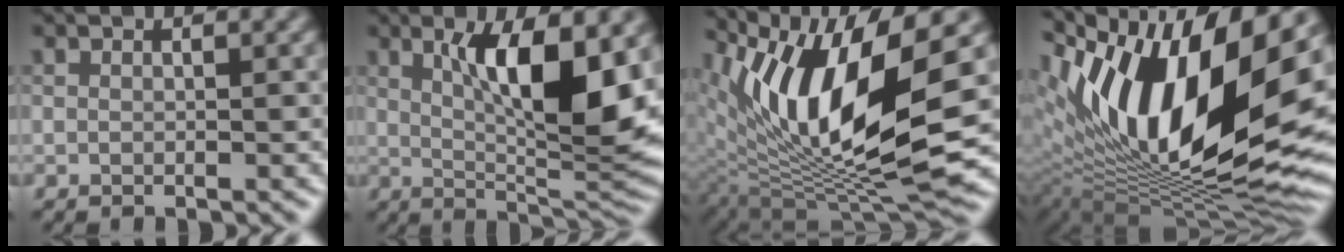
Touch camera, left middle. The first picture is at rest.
{"total": 10.6, "force": [2.4, 3.1, 9.8], "torque": [-0.143, -0.007, 0.048]}
{"total": 13.1, "force": [3.6, 4.4, 11.8], "torque": [-0.216, -0.007, 0.072]}
{"total": 16.8, "force": [4.4, 7.1, 14.6], "torque": [-0.243, 0.016, 0.069]}